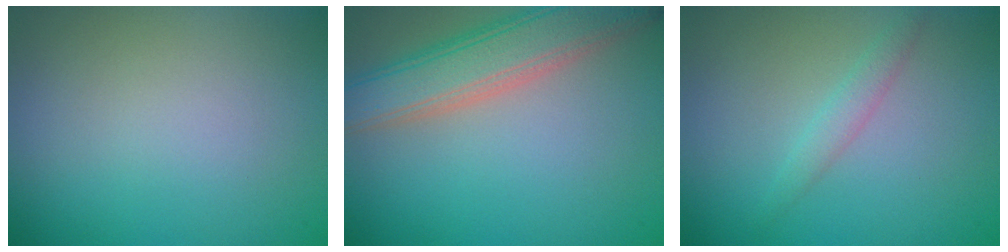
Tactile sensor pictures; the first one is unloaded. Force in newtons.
{"total": 6.2, "press": 6.1, "slide": 0.5}
{"total": 1.4, "press": 1.4, "slide": 0.0}